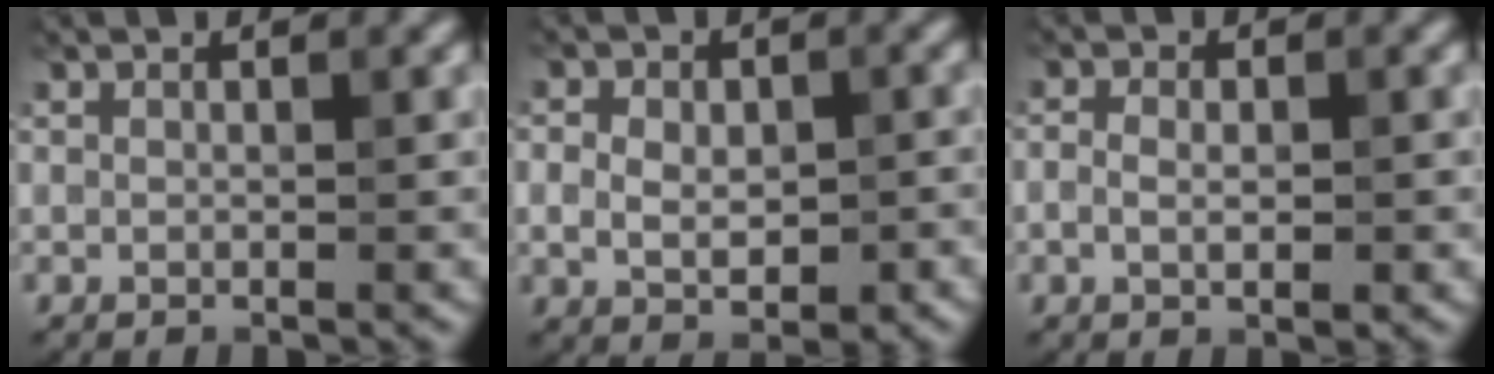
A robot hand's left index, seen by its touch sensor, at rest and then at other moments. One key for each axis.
{"total": 4.9, "fx": -0.3, "fy": 3.5, "fz": 3.5, "tx": -0.035, "ty": -0.001, "tz": -0.005}
{"total": 2.8, "fx": -0.4, "fy": 1.7, "fz": 2.2, "tx": -0.023, "ty": 0.004, "tz": -0.009}